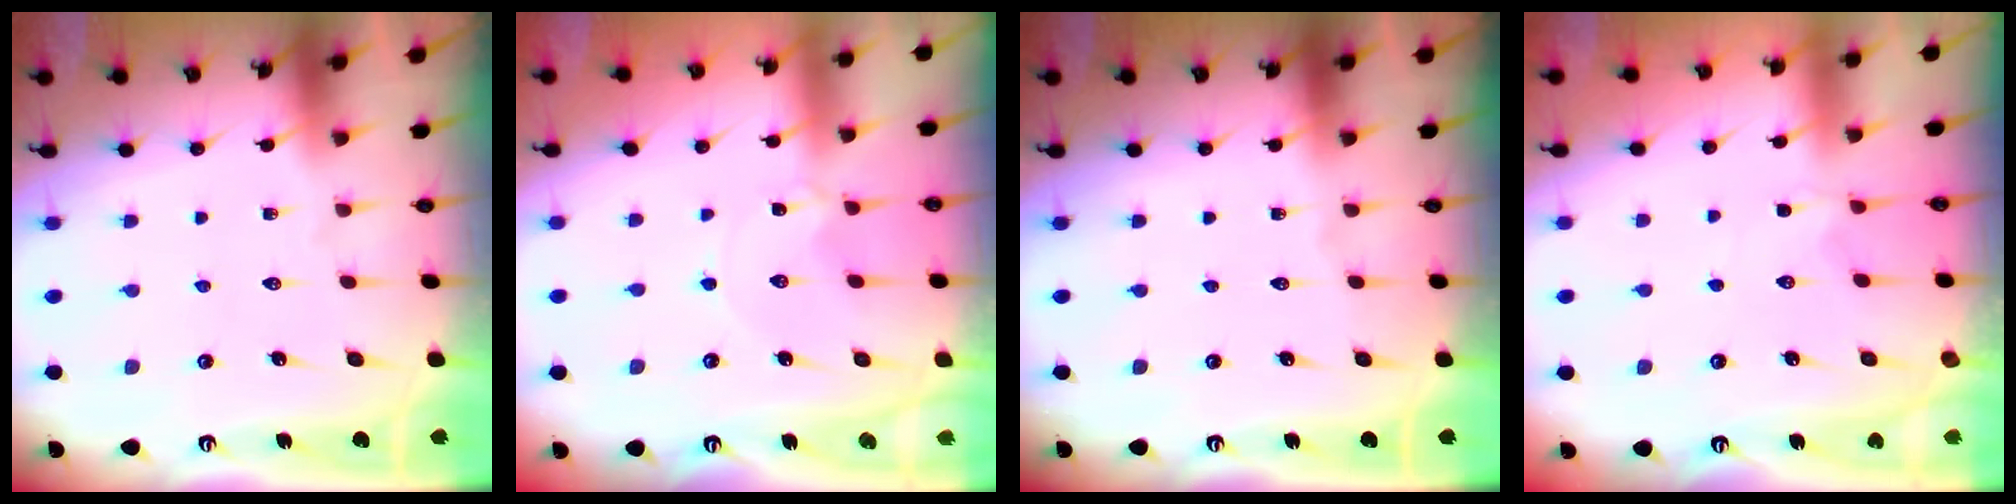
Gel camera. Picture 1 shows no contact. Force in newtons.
{"total": 0.6, "press": 0.5, "slide": 0.2}
{"total": 0.0}
{"total": 1.6, "press": 1.6, "slide": 0.4}